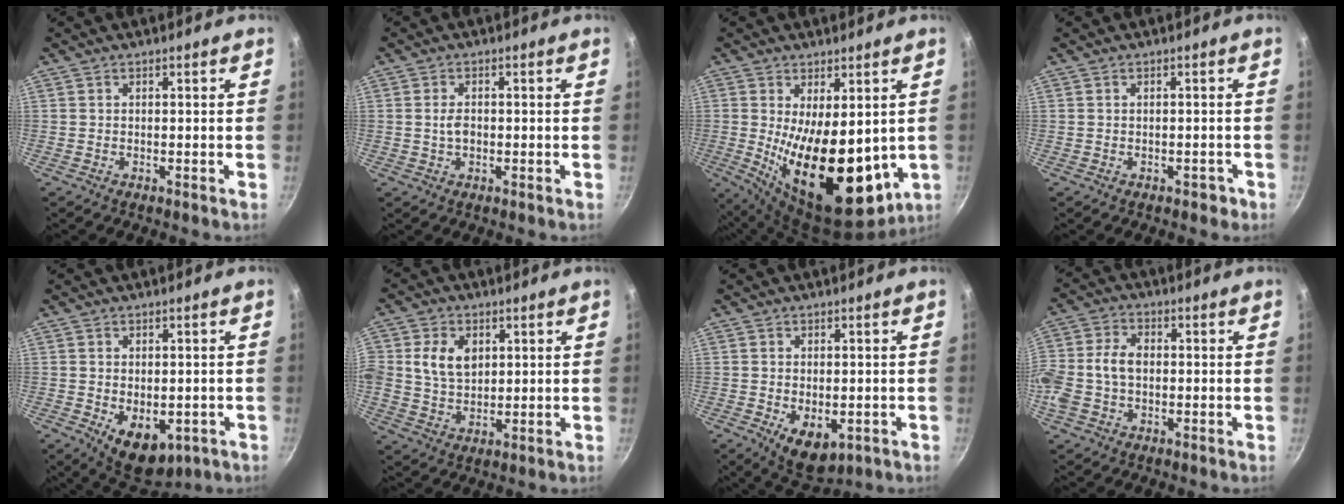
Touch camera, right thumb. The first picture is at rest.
{"total": 2.6, "force": [-0.2, 1.7, 2.0], "torque": [-0.031, 0.006, -0.004]}
{"total": 19.6, "force": [-0.3, 9.4, 17.3], "torque": [-0.240, -0.044, 0.019]}
{"total": 1.5, "force": [-0.8, 1.0, 0.8], "torque": [0.001, 0.017, 0.001]}
{"total": 9.2, "force": [-2.2, 5.9, 6.7], "torque": [-0.074, -0.006, -0.013]}
{"total": 8.4, "force": [2.1, 6.2, 5.2], "torque": [-0.080, -0.007, 0.035]}
{"total": 7.5, "force": [-1.8, 4.6, 5.7], "torque": [-0.074, -0.009, -0.011]}
{"total": 9.9, "force": [-0.8, 6.9, 7.0], "torque": [-0.139, 0.024, -0.026]}